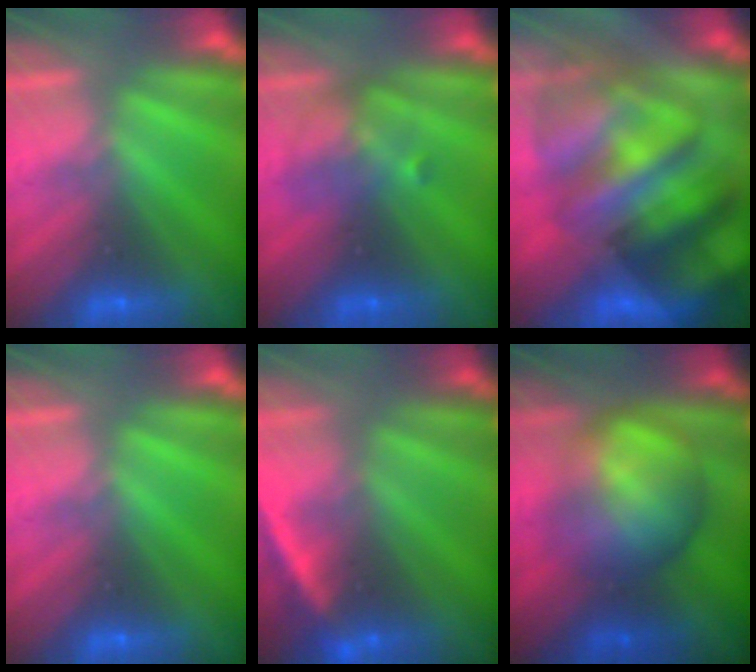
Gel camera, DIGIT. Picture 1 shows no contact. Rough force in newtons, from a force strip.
{"total": 2.4}
{"total": 9.4}
{"total": 0.0}
{"total": 2.2}
{"total": 7.8}